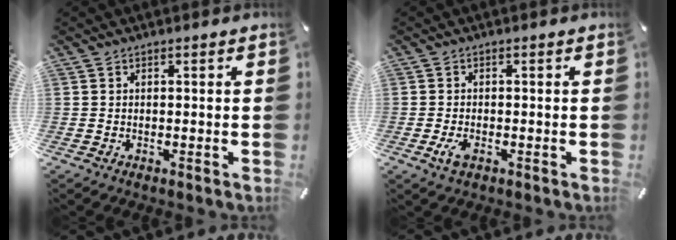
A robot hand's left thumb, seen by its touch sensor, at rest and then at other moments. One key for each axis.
{"total": 2.6, "fx": -0.9, "fy": 1.2, "fz": 2.1, "tx": -0.055, "ty": -0.006, "tz": -0.021}